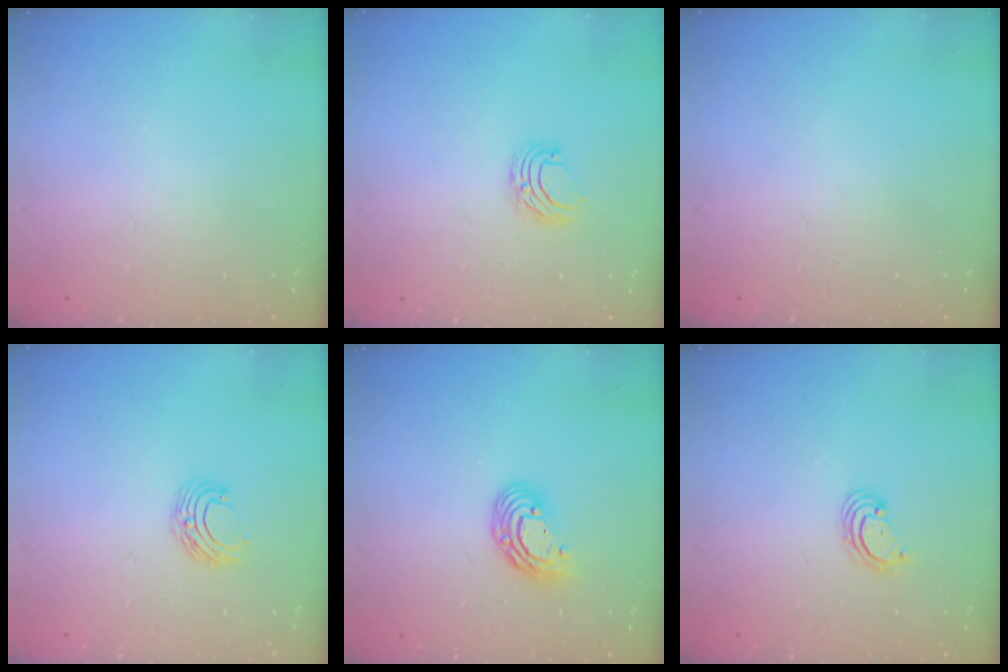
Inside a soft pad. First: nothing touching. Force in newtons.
{"total": 5.6, "press": 5.6, "slide": 0.6}
{"total": 0.0}
{"total": 6.3, "press": 6.3, "slide": 0.5}
{"total": 9.8, "press": 9.7, "slide": 1.7}
{"total": 2.8, "press": 2.8, "slide": 0.3}